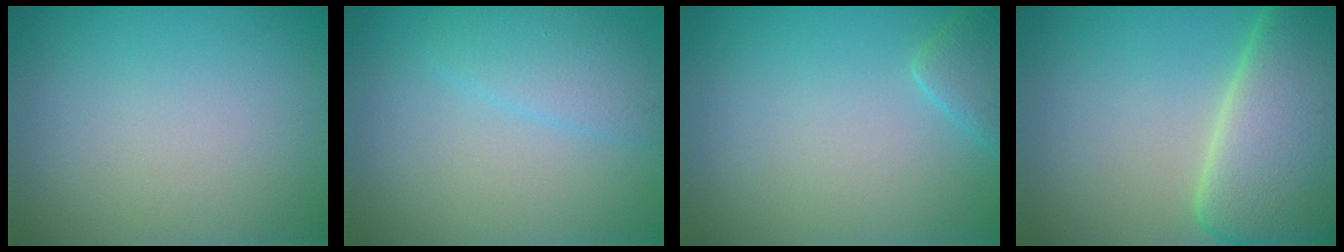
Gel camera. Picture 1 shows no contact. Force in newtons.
{"total": 2.7, "press": 2.7, "slide": 0.1}
{"total": 2.2, "press": 2.2, "slide": 0.1}
{"total": 12.2, "press": 12.1, "slide": 0.8}